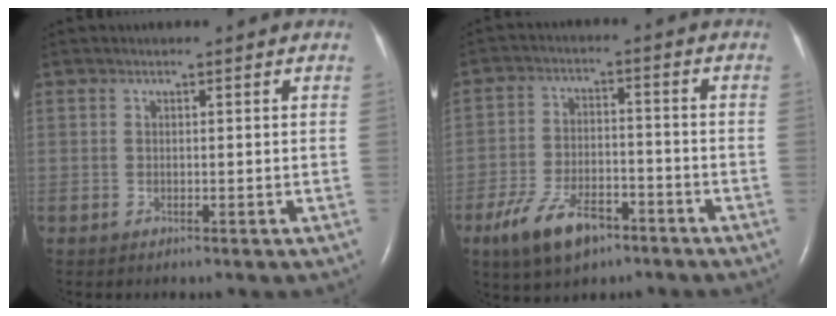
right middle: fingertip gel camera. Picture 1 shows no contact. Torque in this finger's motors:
{"motor_torque": [1.12, -0.96, 0.18, 0.04]}